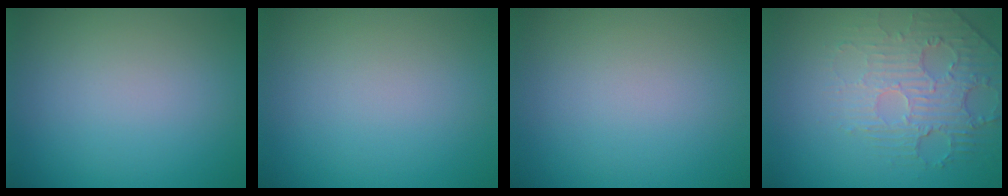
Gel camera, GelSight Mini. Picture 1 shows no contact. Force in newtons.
{"total": 0.0}
{"total": 0.0}
{"total": 2.9, "press": 2.4, "slide": 1.6}